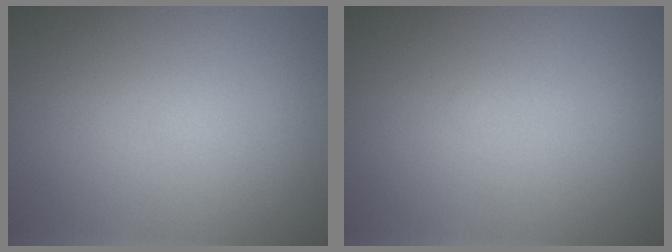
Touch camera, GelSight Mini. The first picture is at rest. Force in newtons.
{"total": 0.0}